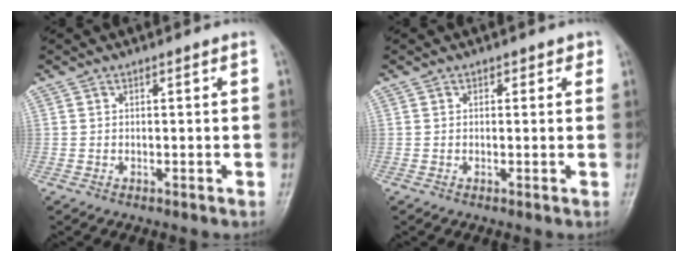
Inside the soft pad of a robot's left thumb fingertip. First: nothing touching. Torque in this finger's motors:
{"motor_torque": [0.03, 0.05, -0.01, -0.19, -0.02]}